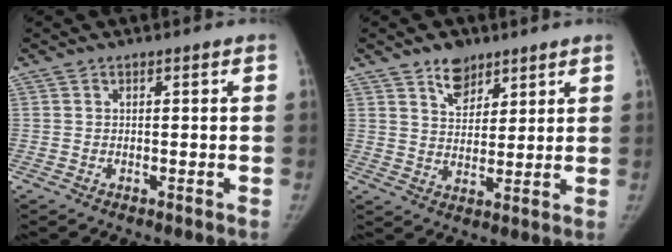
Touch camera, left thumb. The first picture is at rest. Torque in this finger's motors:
{"motor_torque": [0.54, -0.48, 0.52, -0.47, 0.16]}